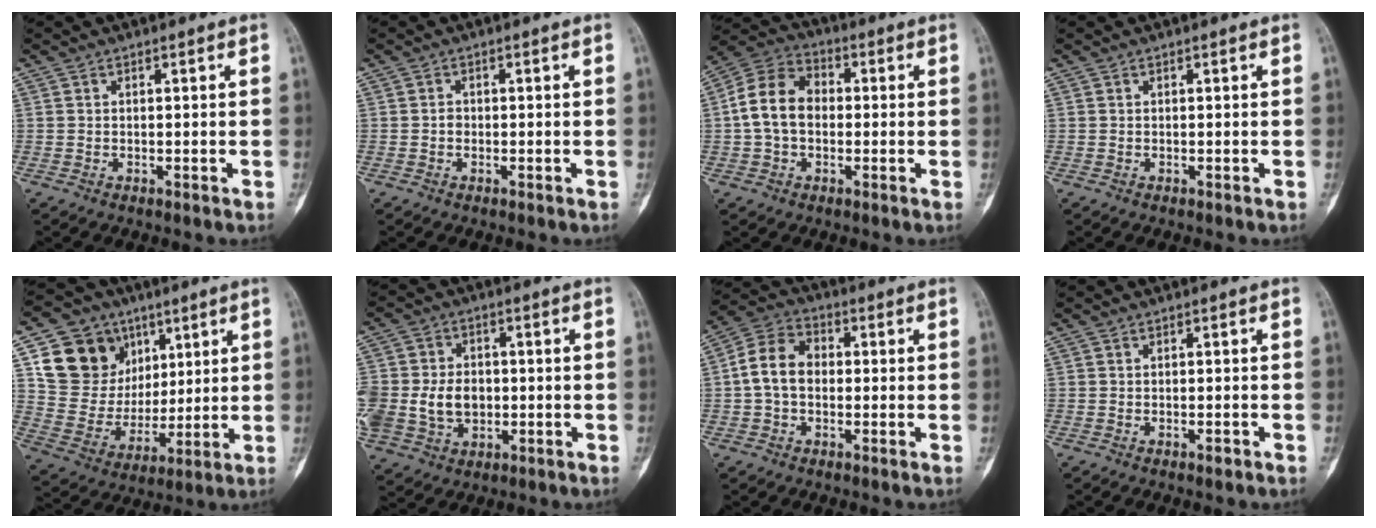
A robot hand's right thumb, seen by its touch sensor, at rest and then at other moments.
{"total": 1.1, "force": [-0.2, 0.9, 0.6], "torque": [-0.004, 0.004, -0.005]}
{"total": 10.8, "force": [-0.1, 7.9, 7.4], "torque": [-0.128, 0.032, -0.014]}
{"total": 0.0}
{"total": 17.5, "force": [7.5, 14.2, 6.9], "torque": [-0.085, -0.012, 0.151]}
{"total": 19.0, "force": [-1.6, 15.0, 11.6], "torque": [-0.277, 0.016, -0.009]}
{"total": 8.7, "force": [-0.1, 6.4, 6.0], "torque": [-0.100, 0.028, -0.014]}
{"total": 1.0, "force": [-0.6, 0.3, 0.7], "torque": [-0.012, 0.003, -0.009]}